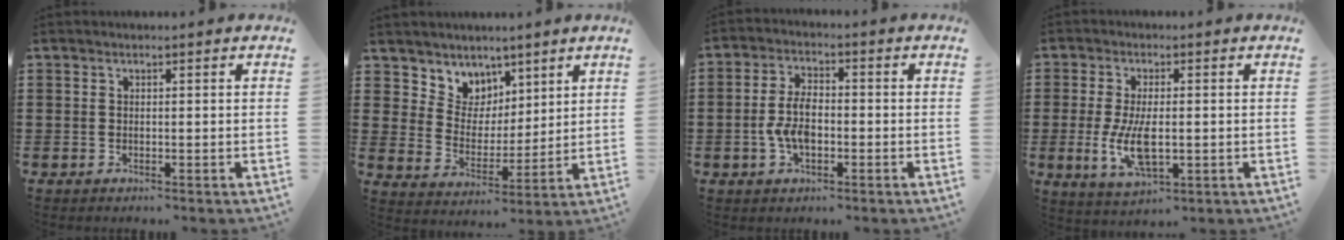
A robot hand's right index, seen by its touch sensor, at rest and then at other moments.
{"total": 6.1, "force": [4.2, 4.2, -1.2], "torque": [-0.023, -0.032, 0.077]}
{"total": 5.9, "force": [-1.2, 3.0, 4.9], "torque": [-0.114, 0.000, -0.028]}
{"total": 7.4, "force": [-0.8, 3.3, 6.5], "torque": [-0.139, -0.003, -0.015]}